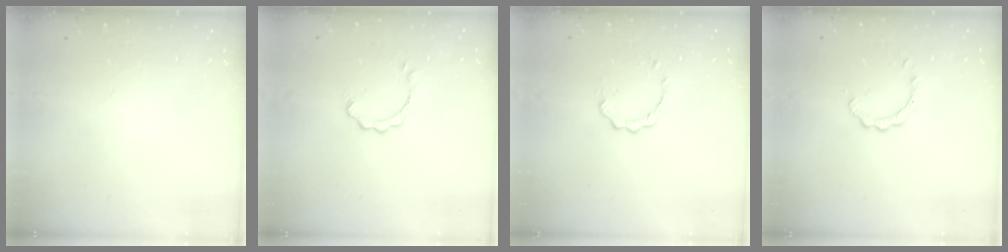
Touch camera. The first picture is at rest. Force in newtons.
{"total": 1.1, "press": 1.1, "slide": 0.1}
{"total": 2.8, "press": 2.8, "slide": 0.3}
{"total": 3.0, "press": 3.0, "slide": 0.1}